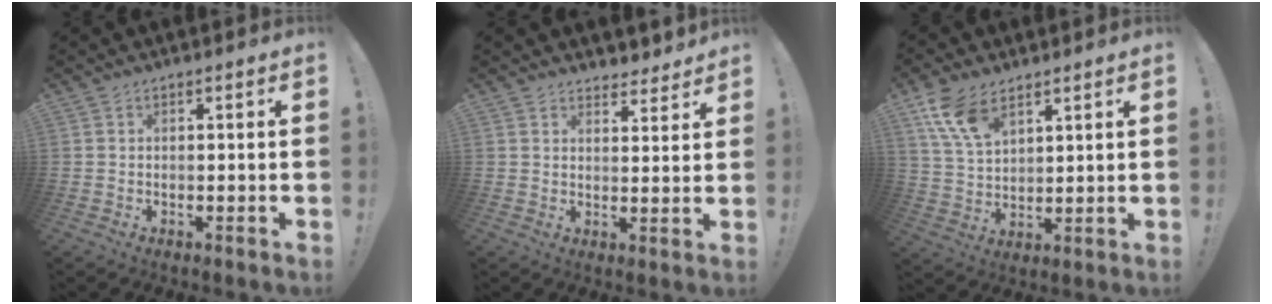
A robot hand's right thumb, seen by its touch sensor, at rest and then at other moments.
{"total": 4.2, "force": [3.7, 1.8, 1.0], "torque": [0.005, -0.035, 0.064]}
{"total": 11.0, "force": [7.0, 5.8, 6.3], "torque": [-0.118, -0.027, 0.137]}